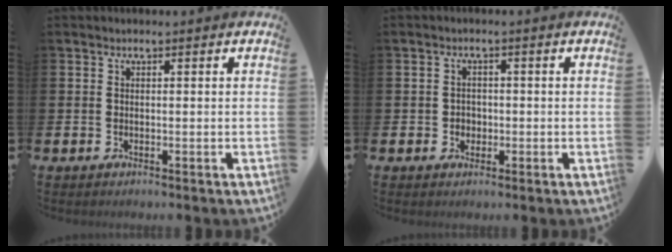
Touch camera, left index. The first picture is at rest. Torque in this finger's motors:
{"motor_torque": [0.21, 0.07, 0.00, 0.02]}